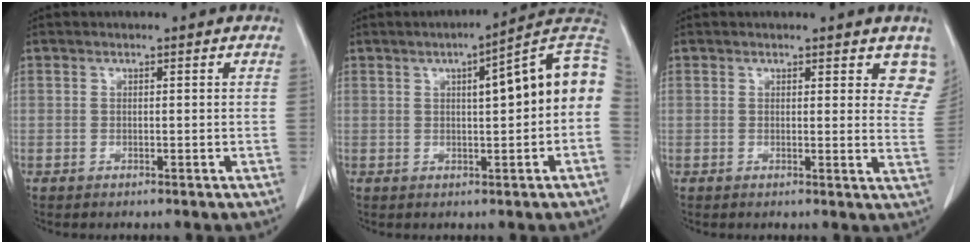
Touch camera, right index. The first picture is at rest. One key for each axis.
{"total": 12.1, "fx": 1.7, "fy": 1.6, "fz": 11.9, "tx": -0.165, "ty": 0.033, "tz": 0.017}
{"total": 6.0, "fx": 4.9, "fy": 2.0, "fz": 2.8, "tx": -0.018, "ty": -0.022, "tz": 0.043}